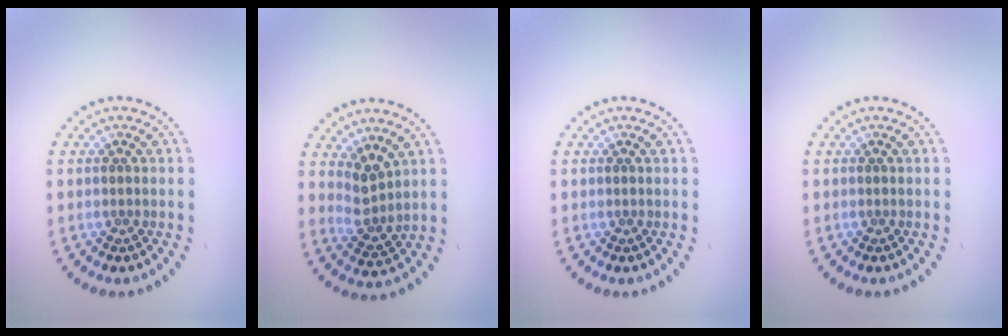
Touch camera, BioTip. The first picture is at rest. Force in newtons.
{"total": 2.5, "press": 2.0, "slide": 1.6}
{"total": 0.0}
{"total": 0.0}